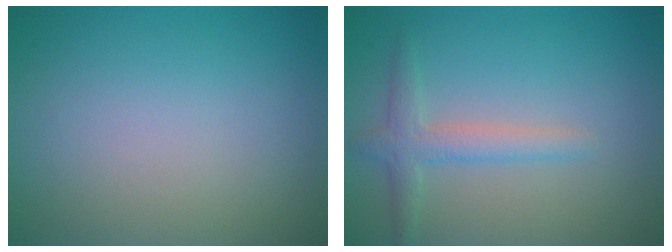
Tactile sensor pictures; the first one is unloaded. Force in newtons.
{"total": 2.4, "press": 2.4, "slide": 0.1}